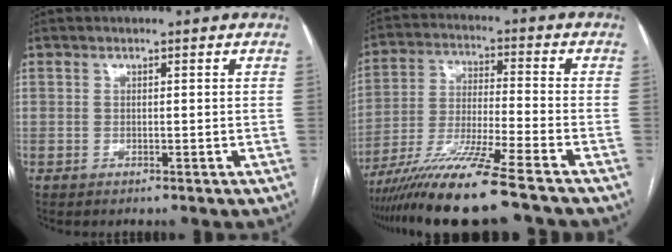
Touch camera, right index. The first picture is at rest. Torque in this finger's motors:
{"motor_torque": [1.10, -1.04, 1.05, 0.21]}